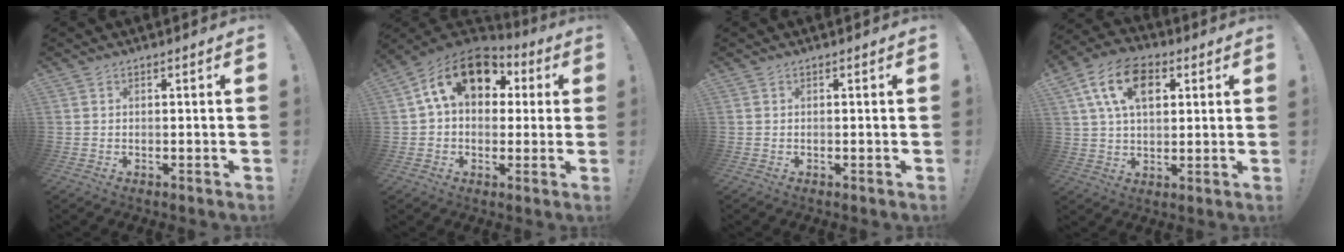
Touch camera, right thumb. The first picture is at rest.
{"total": 17.5, "force": [6.1, 11.4, 11.9], "torque": [-0.189, -0.005, 0.107]}
{"total": 0.0}
{"total": 14.7, "force": [5.3, 9.2, 10.1], "torque": [-0.168, -0.002, 0.097]}